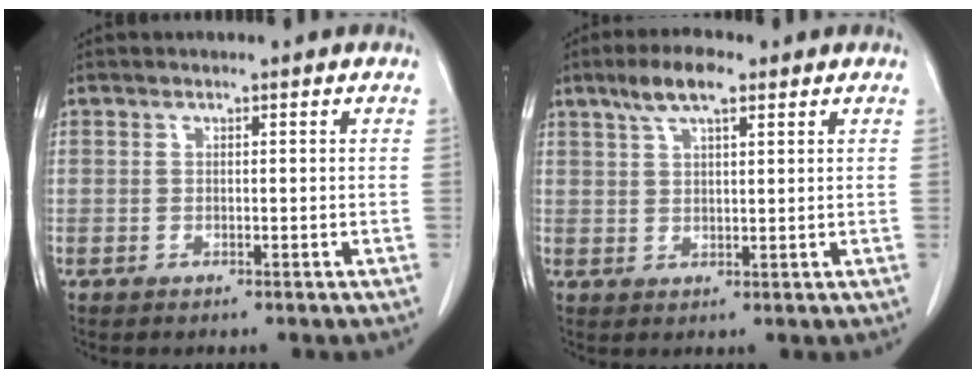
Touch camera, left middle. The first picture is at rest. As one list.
[{"total": 5.8, "force": [3.7, 1.4, 4.2], "torque": [-0.088, 0.013, 0.068]}]